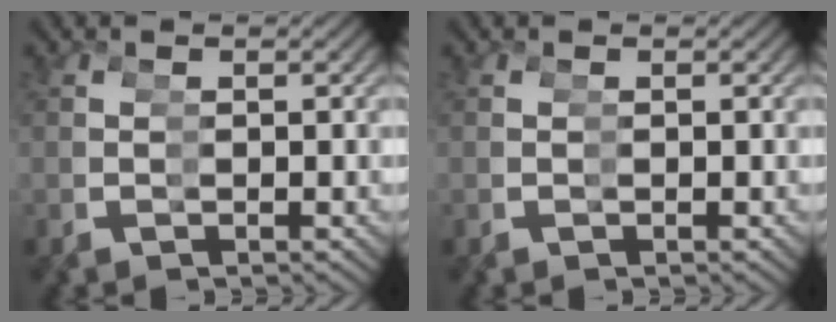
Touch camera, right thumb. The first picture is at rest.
{"total": 0.0}